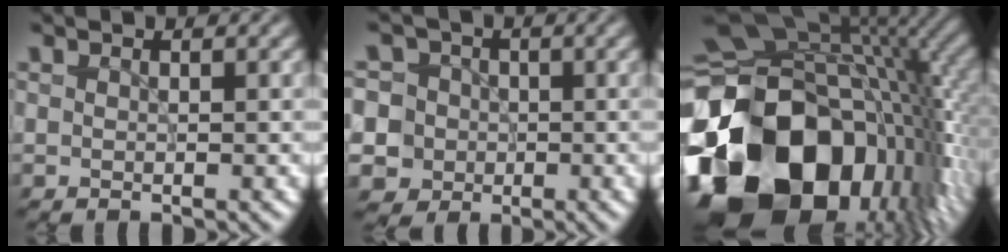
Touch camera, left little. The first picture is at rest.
{"total": 7.4, "force": [0.2, 7.1, 2.0], "torque": [-0.037, 0.024, -0.024]}
{"total": 21.0, "force": [-6.0, 13.9, 14.6], "torque": [-0.315, -0.032, -0.093]}